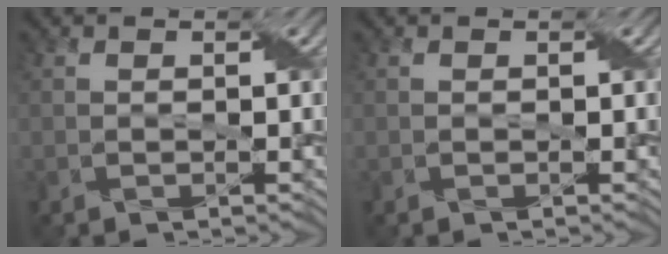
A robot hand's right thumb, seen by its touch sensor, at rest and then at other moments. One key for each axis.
{"total": 0.0}